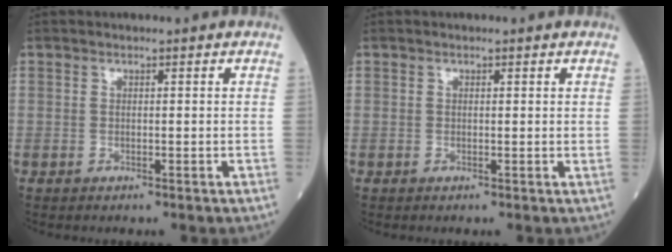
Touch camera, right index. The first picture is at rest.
{"total": 0.0}